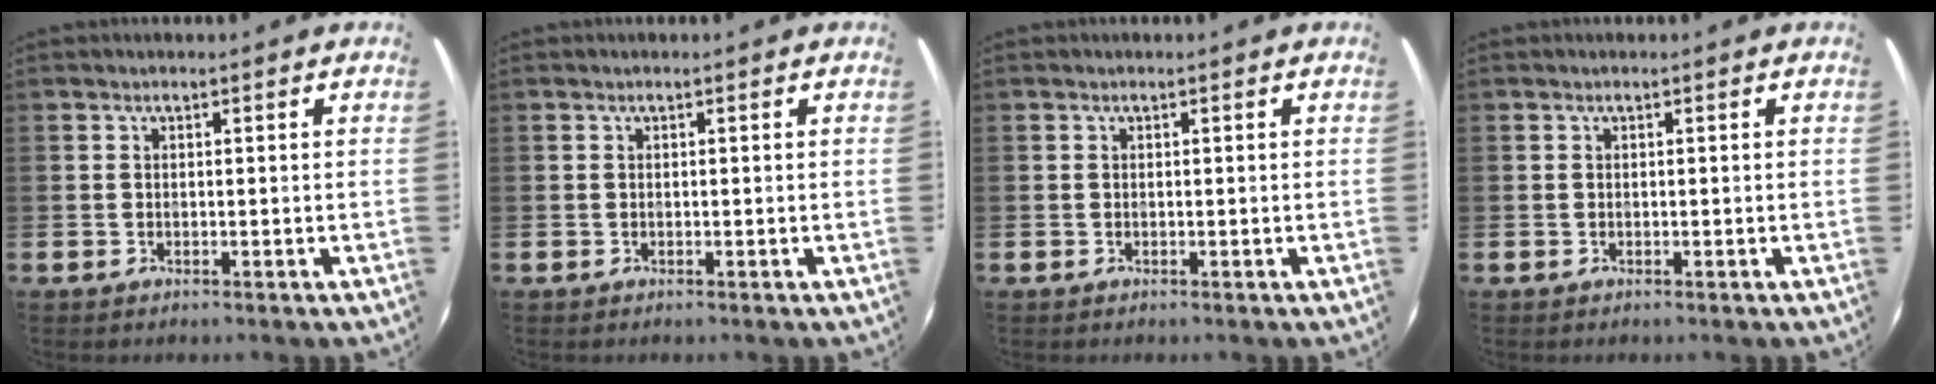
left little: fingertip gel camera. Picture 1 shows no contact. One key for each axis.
{"total": 0.0}
{"total": 0.0}
{"total": 0.0}